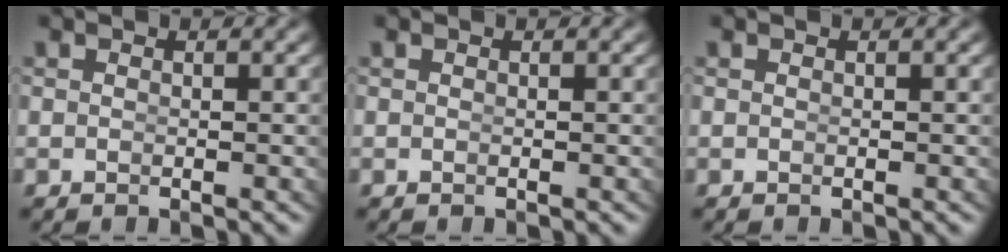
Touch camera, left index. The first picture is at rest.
{"total": 0.0}
{"total": 0.0}